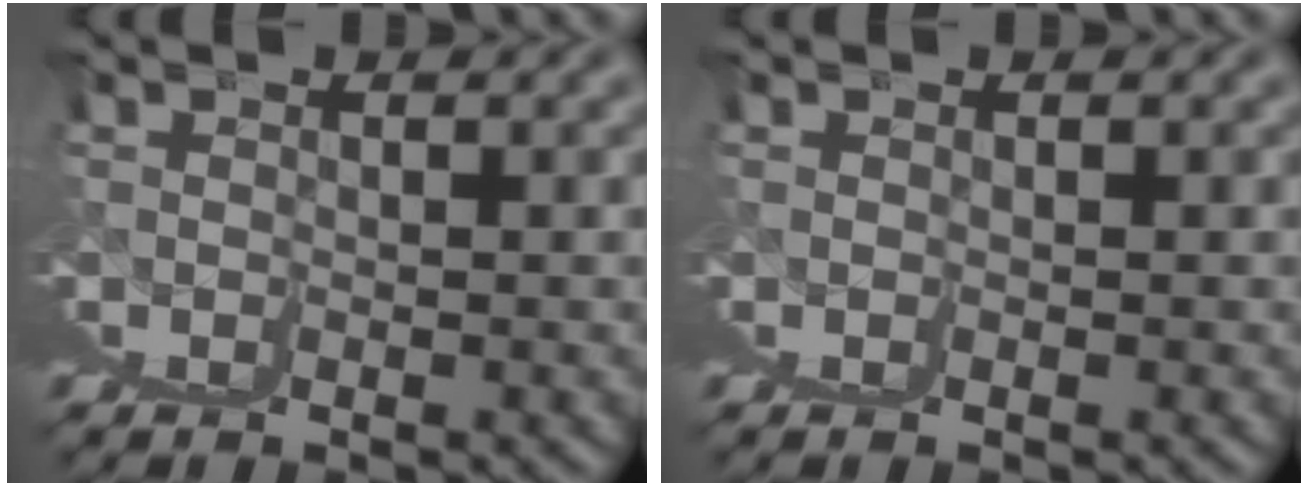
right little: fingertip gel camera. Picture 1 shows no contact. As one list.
[{"total": 0.0}]